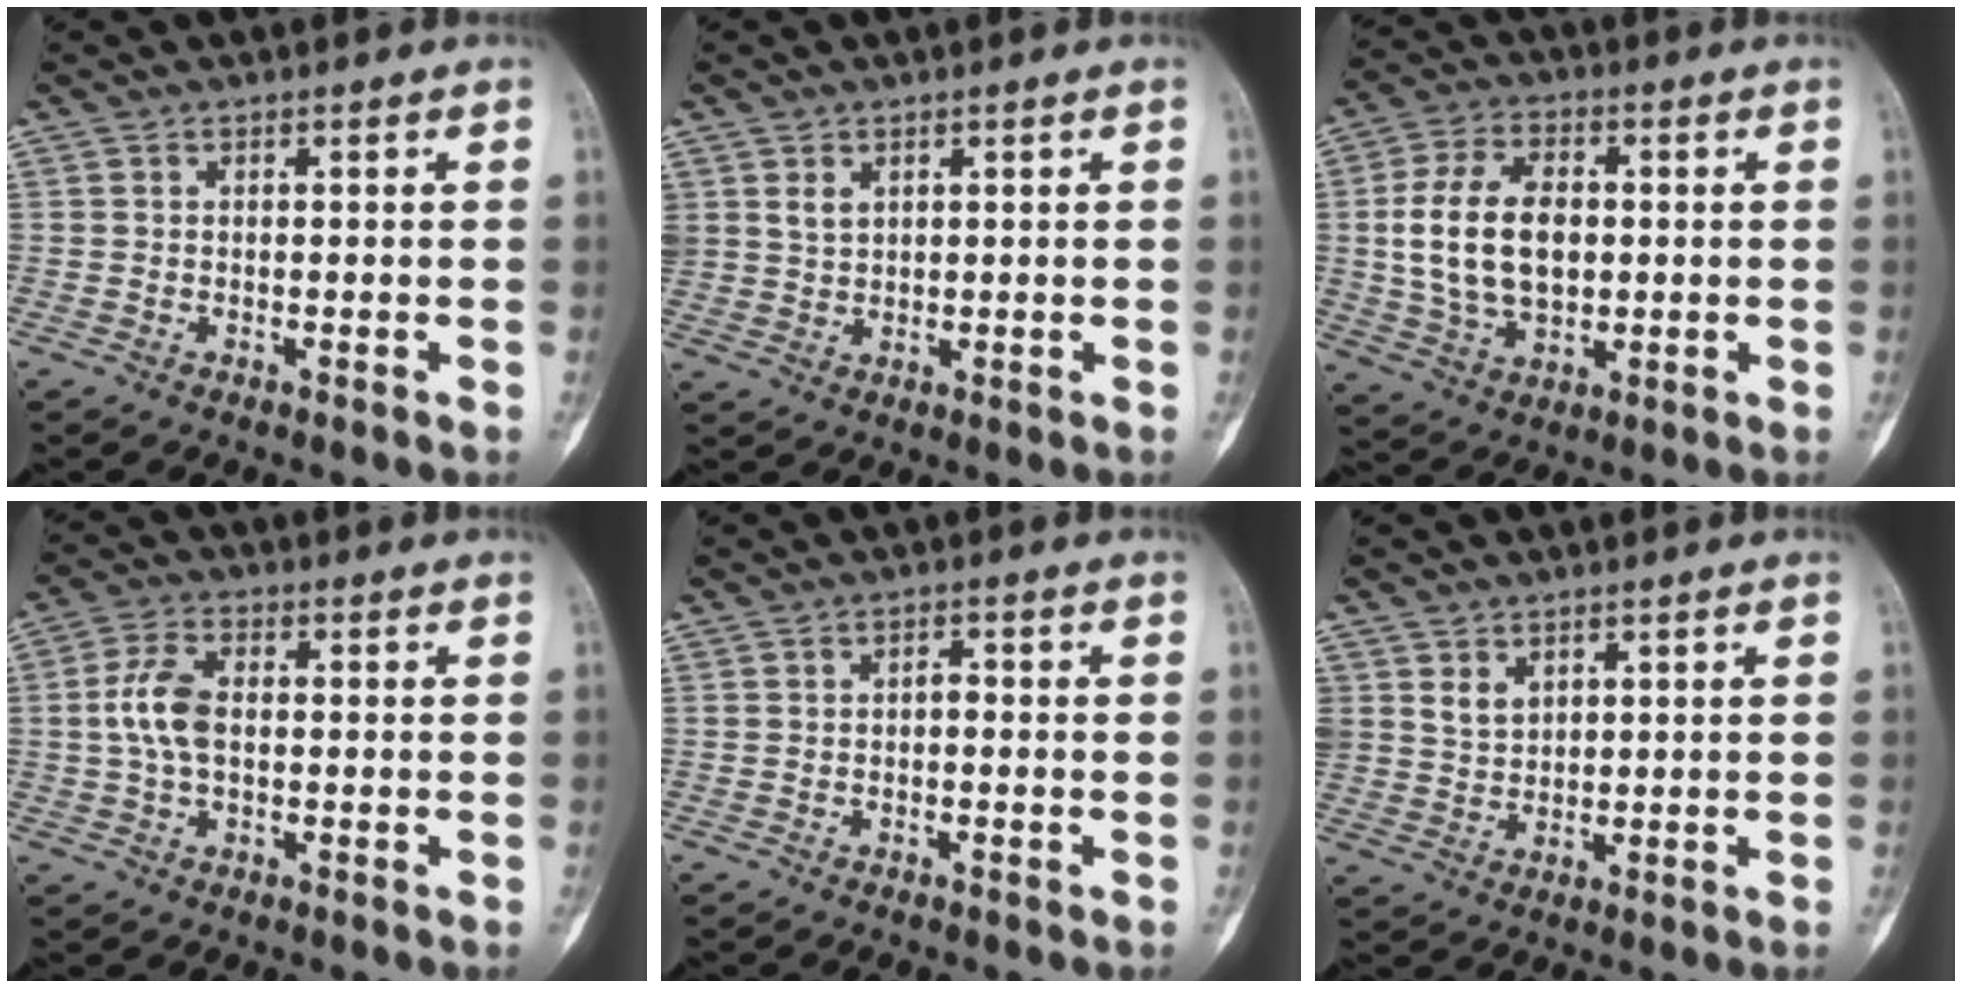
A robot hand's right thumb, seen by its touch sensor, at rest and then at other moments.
{"total": 3.4, "force": [1.7, 2.5, 1.6], "torque": [-0.020, -0.011, 0.041]}
{"total": 14.4, "force": [0.9, 9.2, 11.1], "torque": [-0.193, 0.004, 0.022]}
{"total": 6.9, "force": [0.1, 3.9, 5.6], "torque": [-0.122, 0.015, -0.004]}
{"total": 1.6, "force": [-0.3, 0.8, 1.3], "torque": [-0.014, 0.008, -0.008]}
{"total": 3.9, "force": [2.1, 3.0, 1.5], "torque": [-0.012, -0.018, 0.047]}